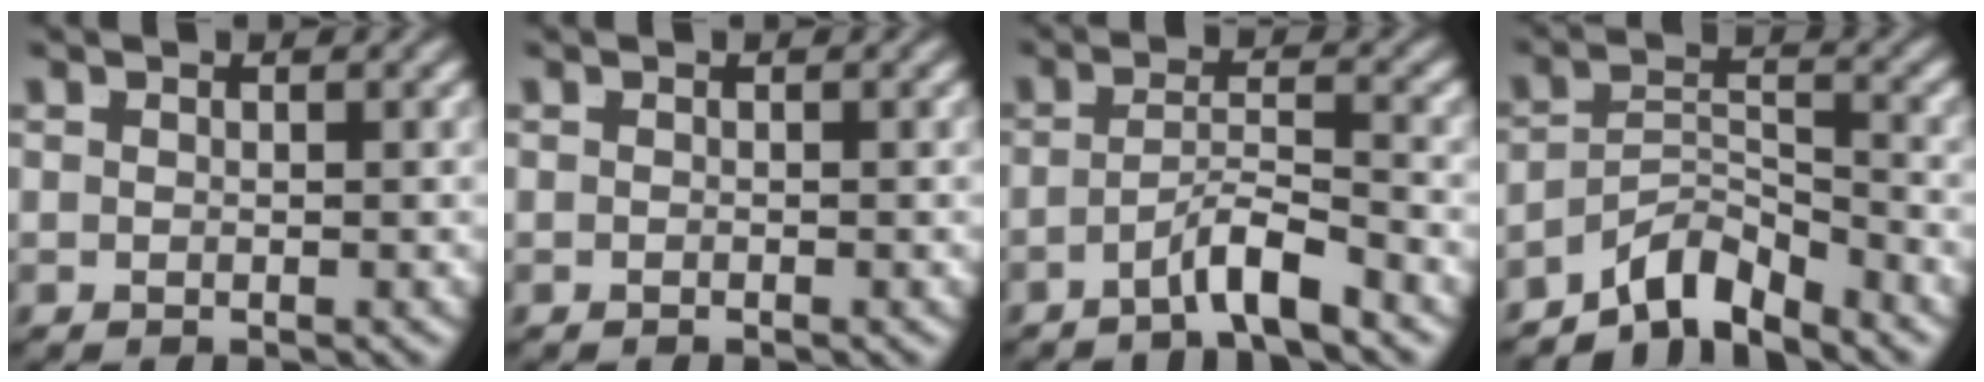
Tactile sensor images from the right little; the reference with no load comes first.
{"total": 0.0}
{"total": 3.3, "force": [-2.5, 0.1, 2.2], "torque": [-0.031, -0.010, -0.039]}
{"total": 6.7, "force": [-4.9, 3.2, 3.2], "torque": [-0.043, -0.024, -0.077]}